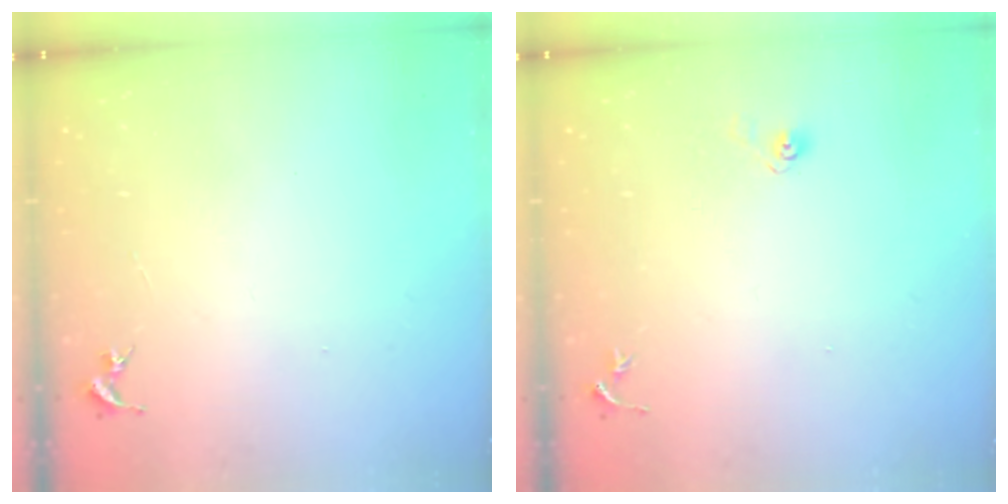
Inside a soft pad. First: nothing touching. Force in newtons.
{"total": 3.6, "press": 2.9, "slide": 2.1}